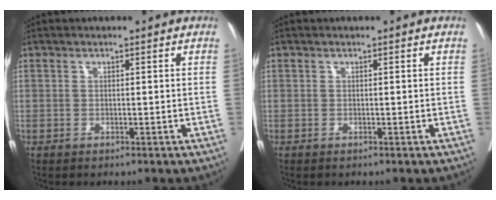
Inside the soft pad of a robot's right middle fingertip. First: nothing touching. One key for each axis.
{"total": 0.0}